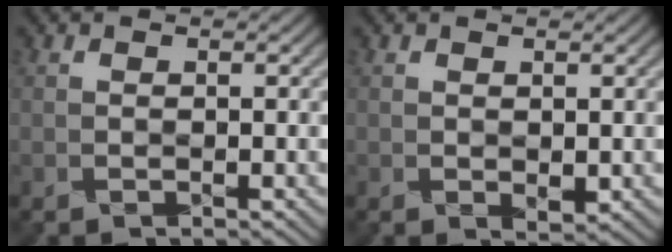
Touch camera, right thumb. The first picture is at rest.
{"total": 1.0, "force": [0.1, 0.5, 0.9], "torque": [-0.017, -0.007, 0.004]}